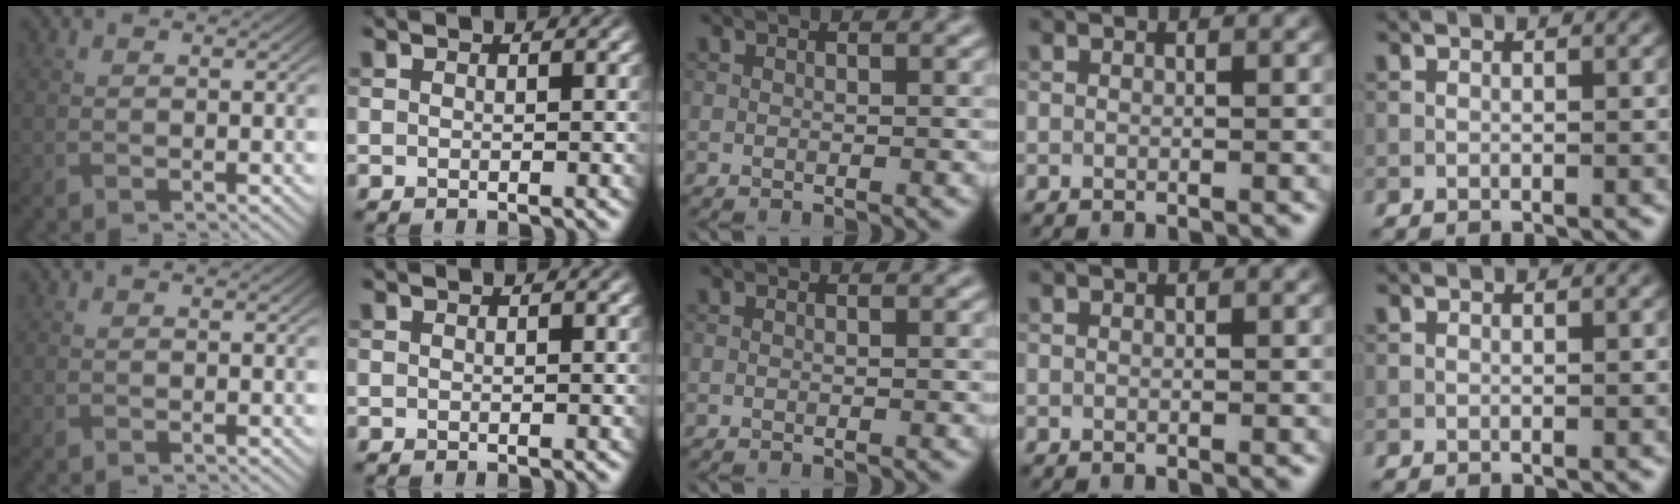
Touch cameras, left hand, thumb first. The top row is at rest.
{}